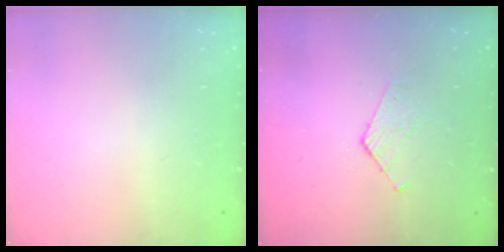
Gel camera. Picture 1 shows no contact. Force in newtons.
{"total": 2.8, "press": 2.8, "slide": 0.3}